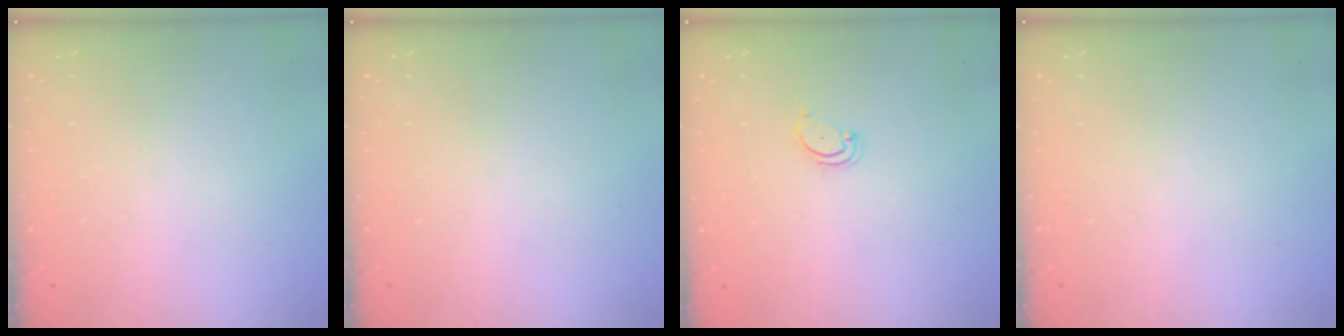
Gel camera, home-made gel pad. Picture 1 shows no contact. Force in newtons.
{"total": 0.0}
{"total": 3.2, "press": 3.2, "slide": 0.3}
{"total": 0.0}